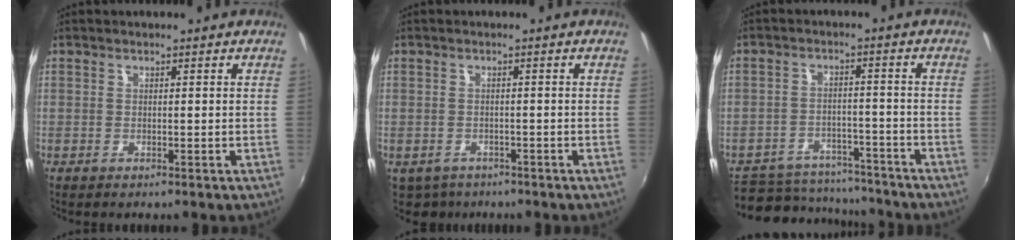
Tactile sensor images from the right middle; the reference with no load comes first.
{"total": 3.6, "force": [-2.3, 2.5, 0.9], "torque": [-0.024, -0.009, -0.032]}
{"total": 13.2, "force": [-10.8, 6.5, 3.9], "torque": [-0.105, 0.012, -0.140]}